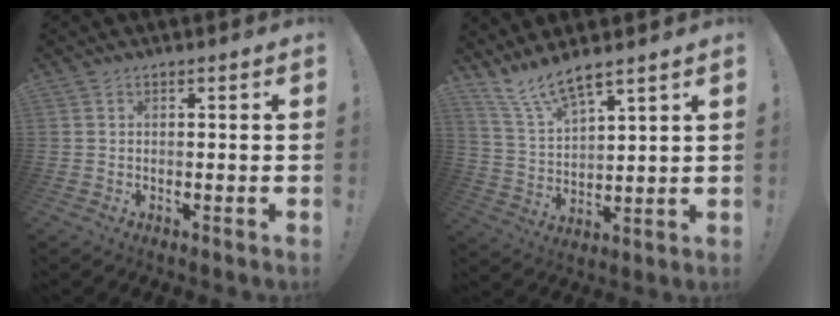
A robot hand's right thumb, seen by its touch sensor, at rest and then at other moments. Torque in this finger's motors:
{"motor_torque": [-0.05, 0.07, 0.53, 0.49, 0.03]}